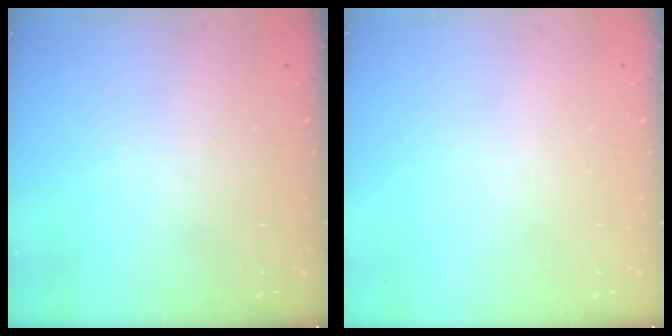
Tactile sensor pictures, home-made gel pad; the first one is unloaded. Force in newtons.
{"total": 0.0}